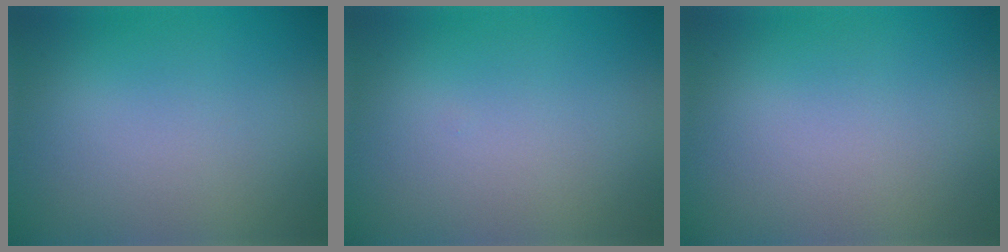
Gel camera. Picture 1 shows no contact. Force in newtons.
{"total": 0.0}
{"total": 0.0}